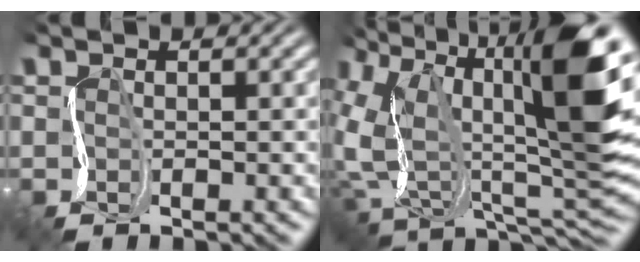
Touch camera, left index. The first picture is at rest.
{"total": 13.9, "force": [2.7, 7.6, 11.3], "torque": [-0.243, 0.004, 0.046]}